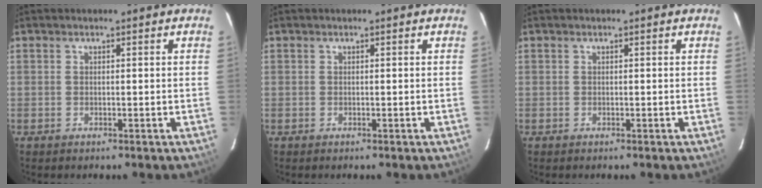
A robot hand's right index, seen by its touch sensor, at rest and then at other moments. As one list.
[{"total": 0.0}, {"total": 0.0}]